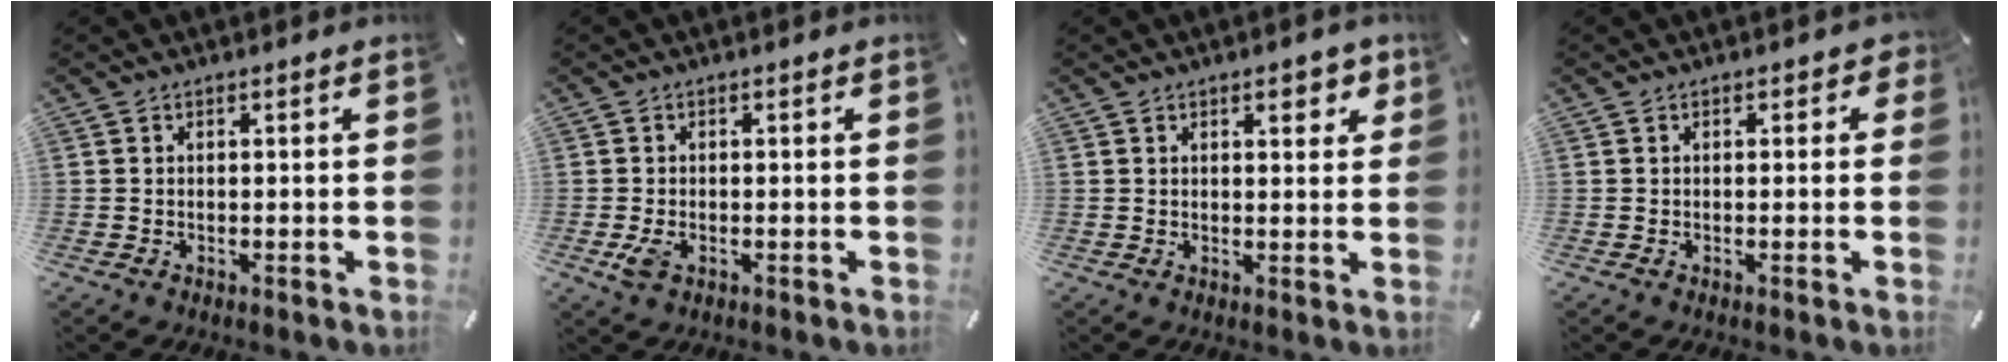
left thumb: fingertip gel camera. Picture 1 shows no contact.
{"total": 3.2, "force": [-1.1, 1.9, 2.3], "torque": [-0.058, -0.003, -0.021]}
{"total": 4.0, "force": [2.1, 2.0, 2.8], "torque": [-0.028, -0.006, 0.030]}
{"total": 1.3, "force": [-0.1, 1.1, 0.7], "torque": [-0.005, 0.003, -0.006]}